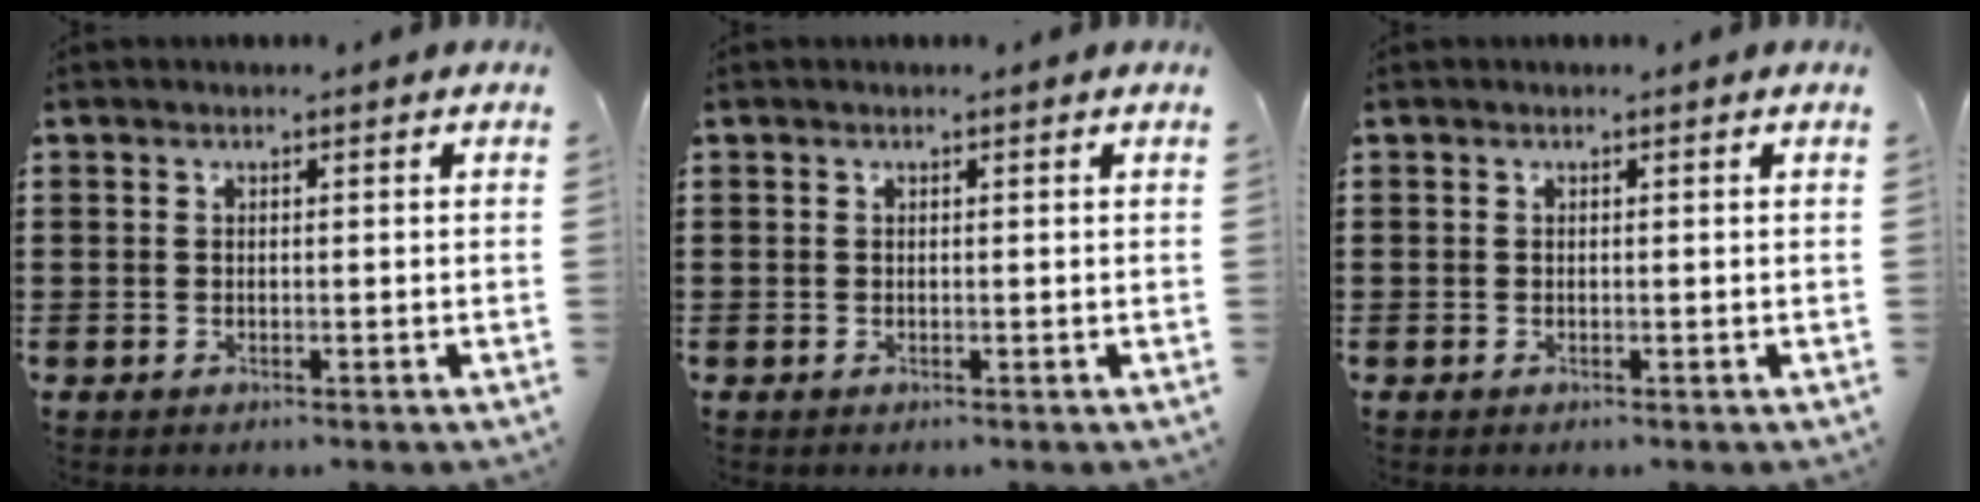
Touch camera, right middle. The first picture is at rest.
{"total": 0.0}
{"total": 0.0}